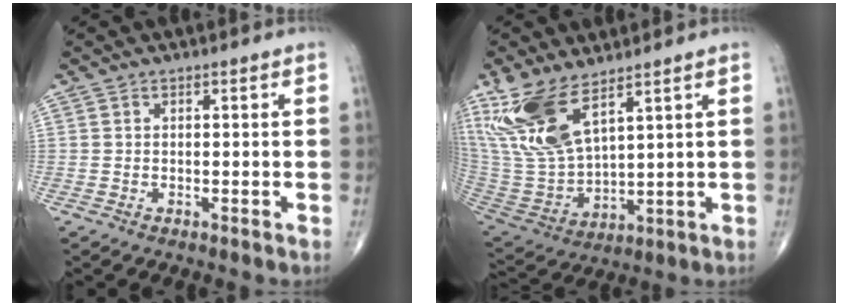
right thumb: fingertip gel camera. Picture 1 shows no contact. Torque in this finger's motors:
{"motor_torque": [-0.35, 2.59, 1.63, 1.15, 0.23]}